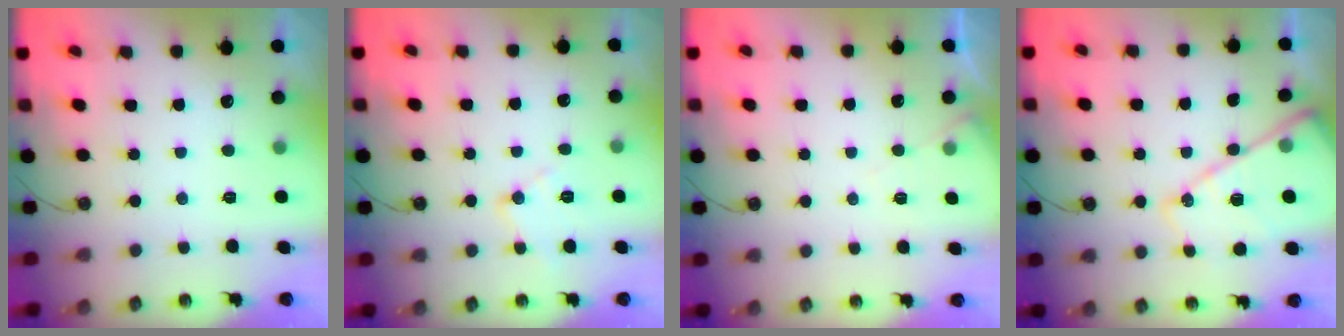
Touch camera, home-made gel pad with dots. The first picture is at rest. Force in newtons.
{"total": 9.6, "press": 9.6, "slide": 0.7}
{"total": 4.4, "press": 4.3, "slide": 0.7}
{"total": 15.8, "press": 15.8, "slide": 1.2}